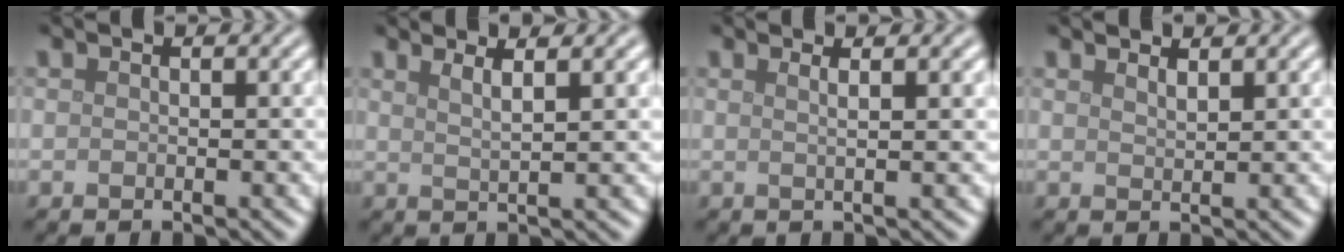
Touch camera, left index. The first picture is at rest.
{"total": 2.9, "force": [1.8, 0.7, 2.2], "torque": [-0.027, 0.014, 0.015]}
{"total": 3.3, "force": [1.6, 1.3, 2.6], "torque": [-0.018, 0.012, -0.011]}
{"total": 1.3, "force": [1.3, 0.2, 0.4], "torque": [-0.004, 0.002, 0.020]}